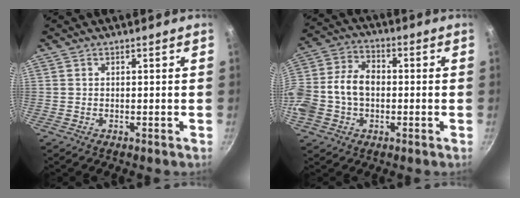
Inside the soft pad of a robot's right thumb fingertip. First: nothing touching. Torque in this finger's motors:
{"motor_torque": [1.13, 2.39, 1.03, -0.78, 0.11]}